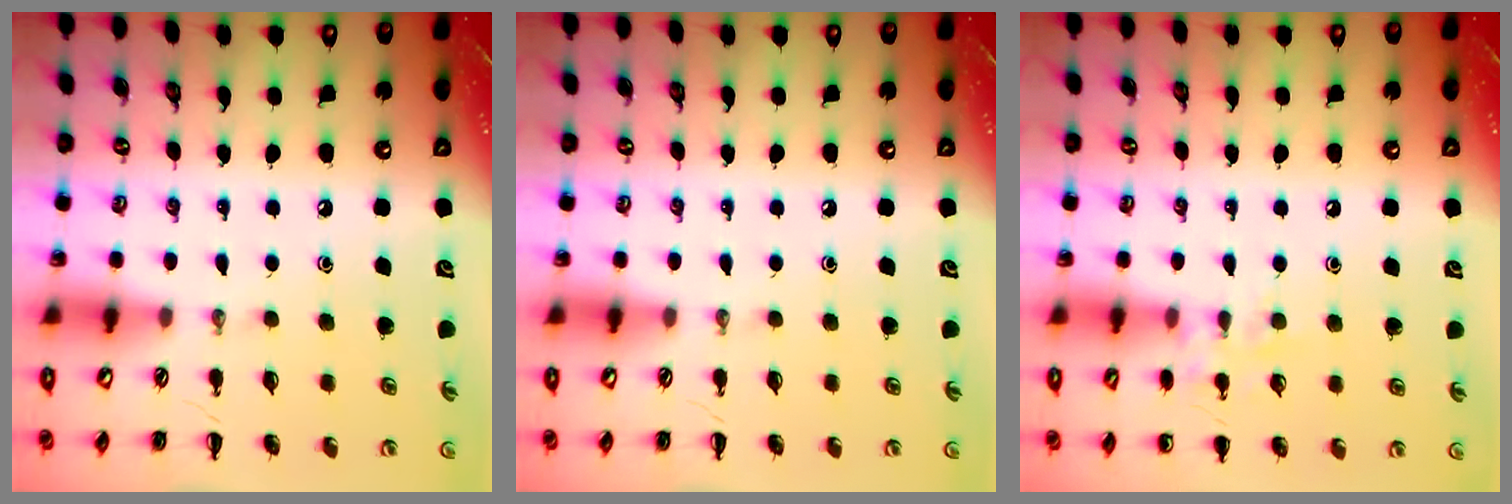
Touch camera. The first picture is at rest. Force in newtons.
{"total": 0.0}
{"total": 7.7, "press": 7.5, "slide": 1.6}